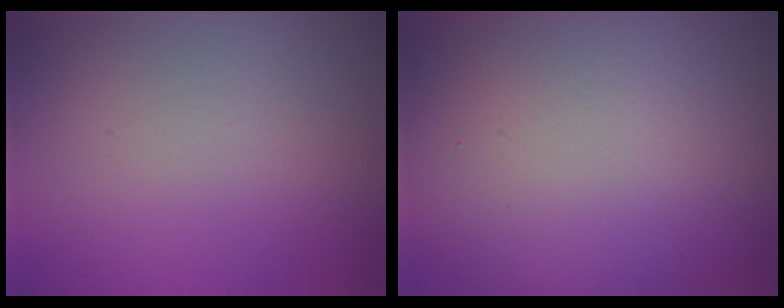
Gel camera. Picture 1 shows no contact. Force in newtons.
{"total": 13.1, "press": 13.1, "slide": 1.1}